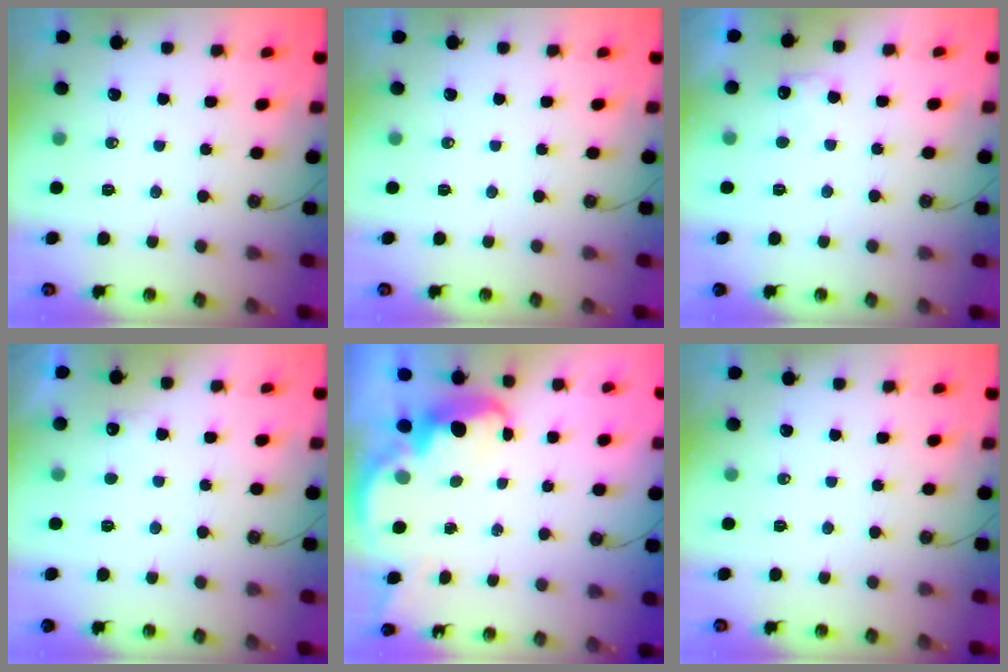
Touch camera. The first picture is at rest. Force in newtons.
{"total": 0.0}
{"total": 7.1, "press": 7.1, "slide": 0.8}
{"total": 2.6, "press": 2.4, "slide": 1.0}
{"total": 4.2, "press": 4.1, "slide": 0.7}
{"total": 0.0}